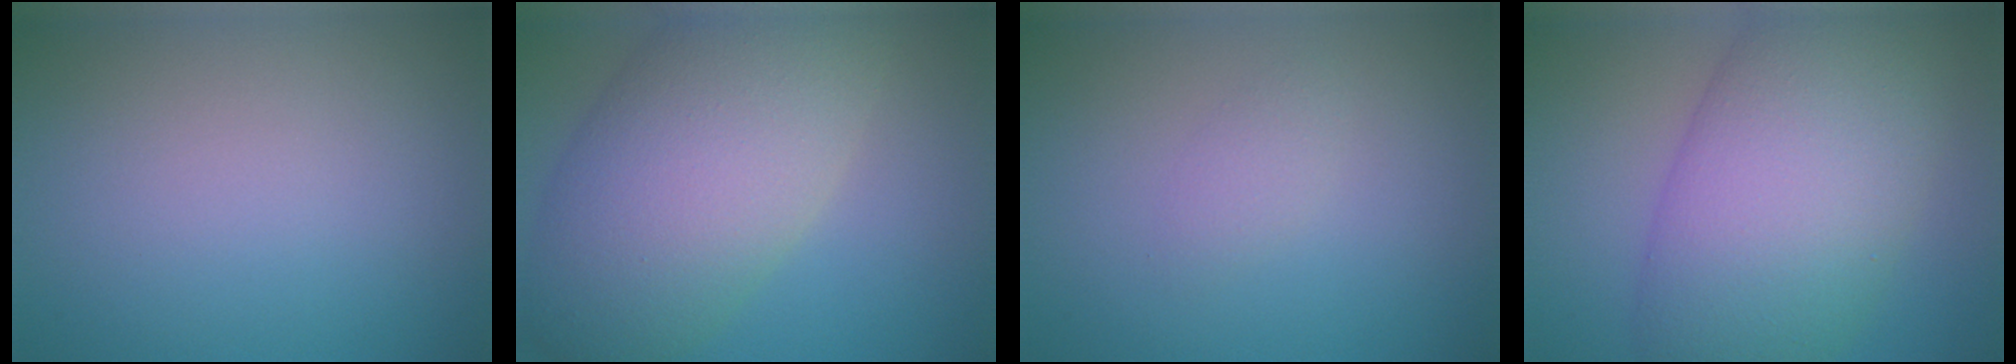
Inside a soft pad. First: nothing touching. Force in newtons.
{"total": 11.1, "press": 11.1, "slide": 0.7}
{"total": 1.2, "press": 1.2, "slide": 0.1}
{"total": 11.9, "press": 11.9, "slide": 0.3}